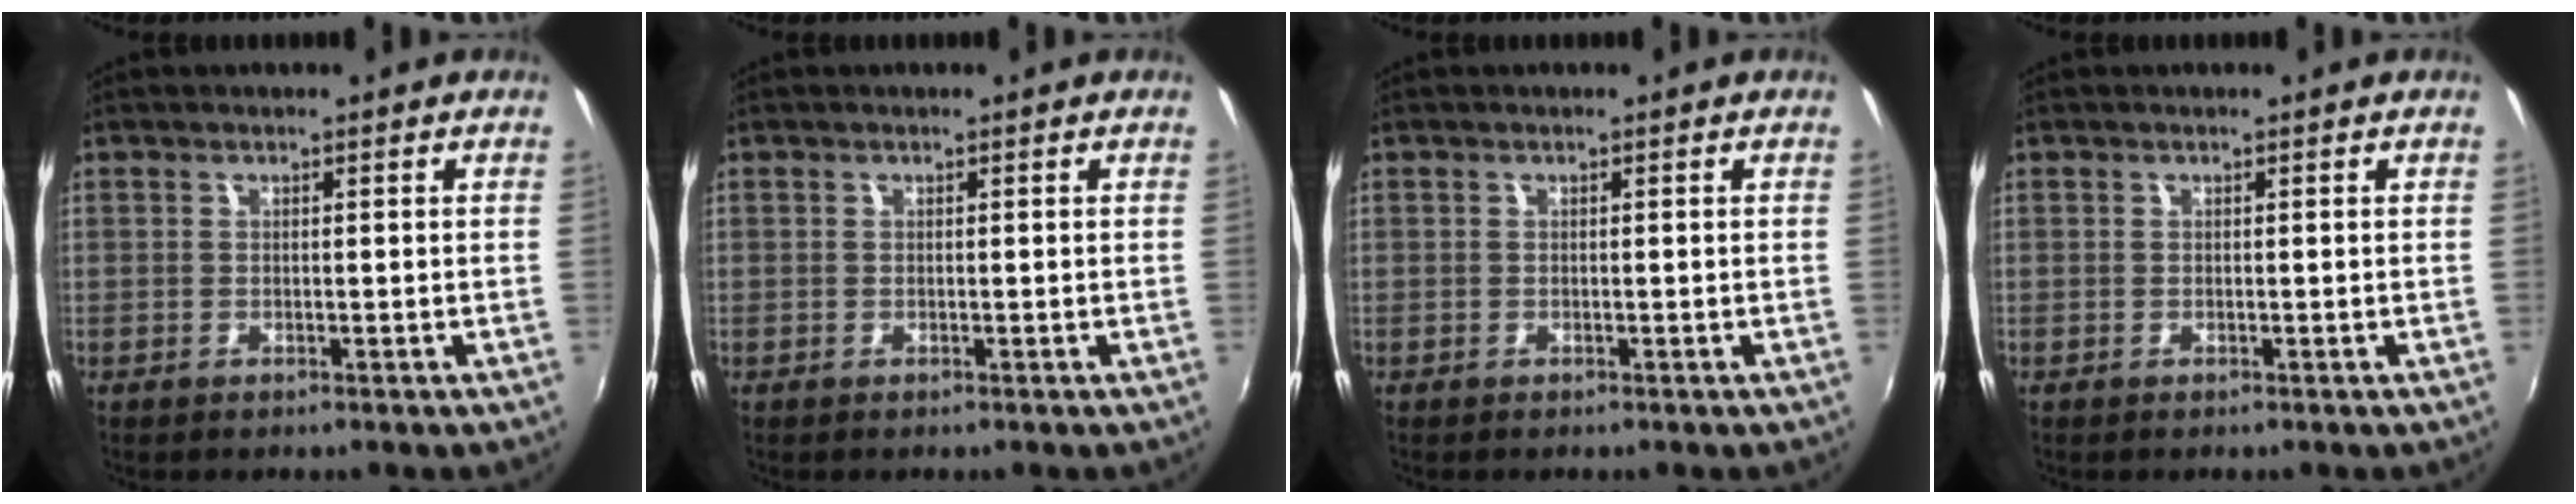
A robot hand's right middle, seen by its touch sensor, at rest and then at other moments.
{"total": 0.0}
{"total": 0.0}
{"total": 0.0}